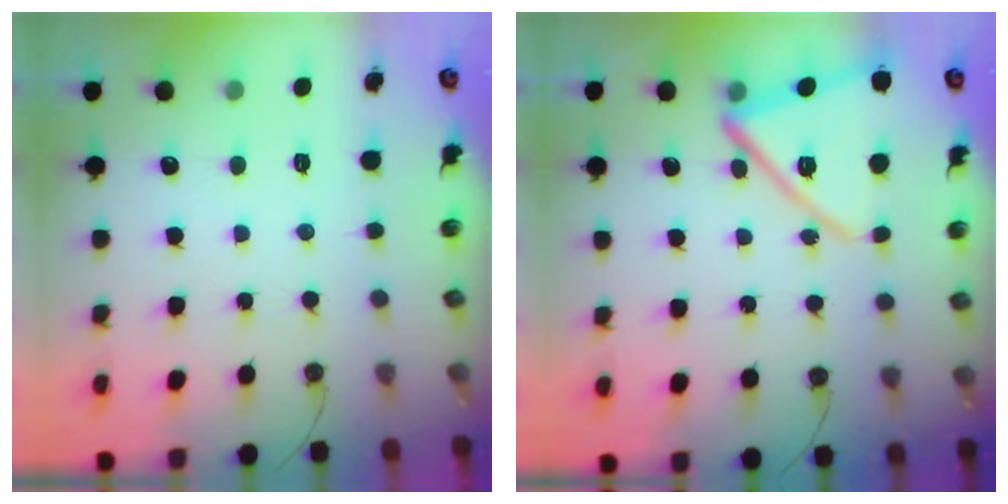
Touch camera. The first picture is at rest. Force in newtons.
{"total": 15.1, "press": 15.1, "slide": 1.3}